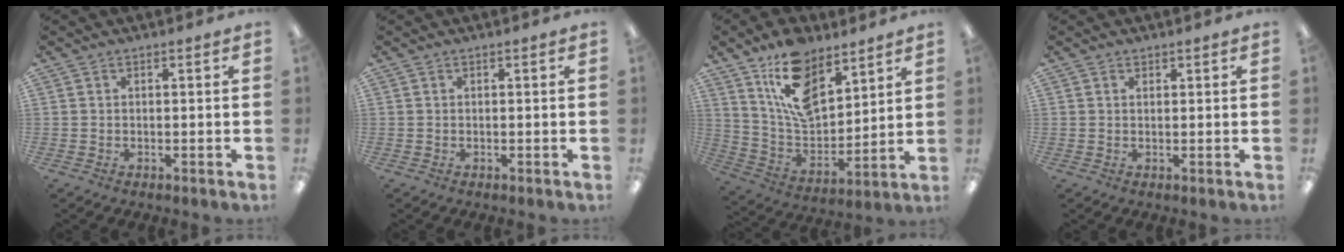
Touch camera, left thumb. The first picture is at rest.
{"total": 0.0}
{"total": 15.4, "force": [10.1, 8.3, 8.2], "torque": [-0.146, -0.051, 0.189]}
{"total": 0.7, "force": [0.6, 0.4, 0.2], "torque": [0.004, -0.002, 0.009]}